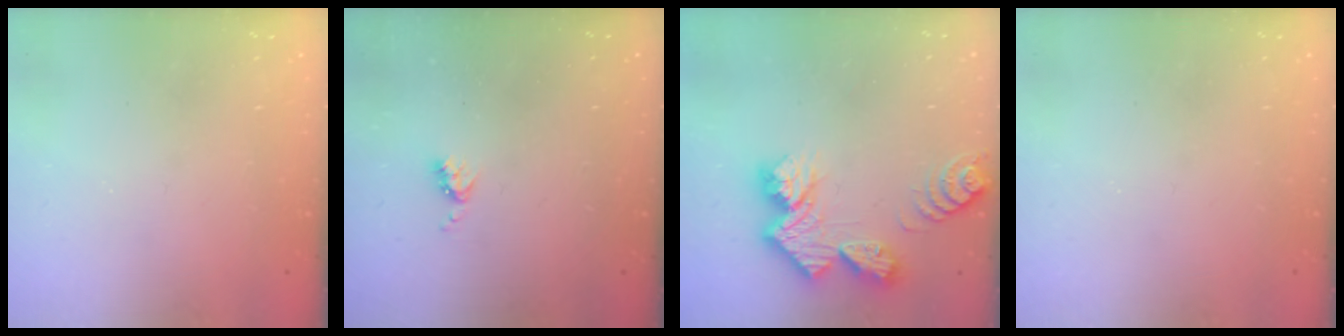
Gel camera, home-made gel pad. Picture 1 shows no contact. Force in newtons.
{"total": 4.0, "press": 3.9, "slide": 0.6}
{"total": 11.9, "press": 11.8, "slide": 1.0}
{"total": 0.0}